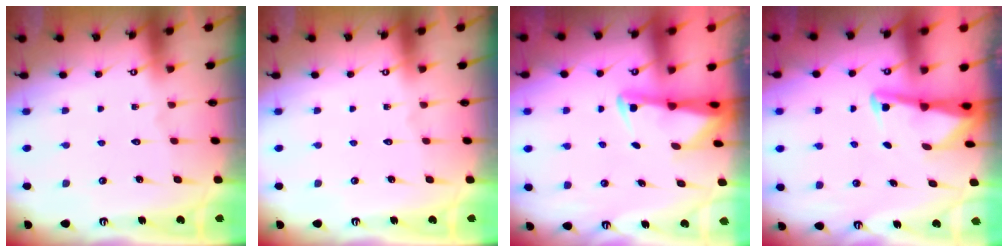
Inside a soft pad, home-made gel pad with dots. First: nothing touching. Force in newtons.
{"total": 0.0}
{"total": 2.3, "press": 2.2, "slide": 0.4}
{"total": 3.2, "press": 3.2, "slide": 0.4}